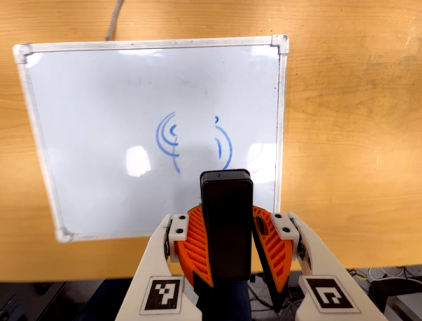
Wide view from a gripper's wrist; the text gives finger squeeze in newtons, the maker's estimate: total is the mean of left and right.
{"total": 8.7, "left": 9.4, "right": 8.0}